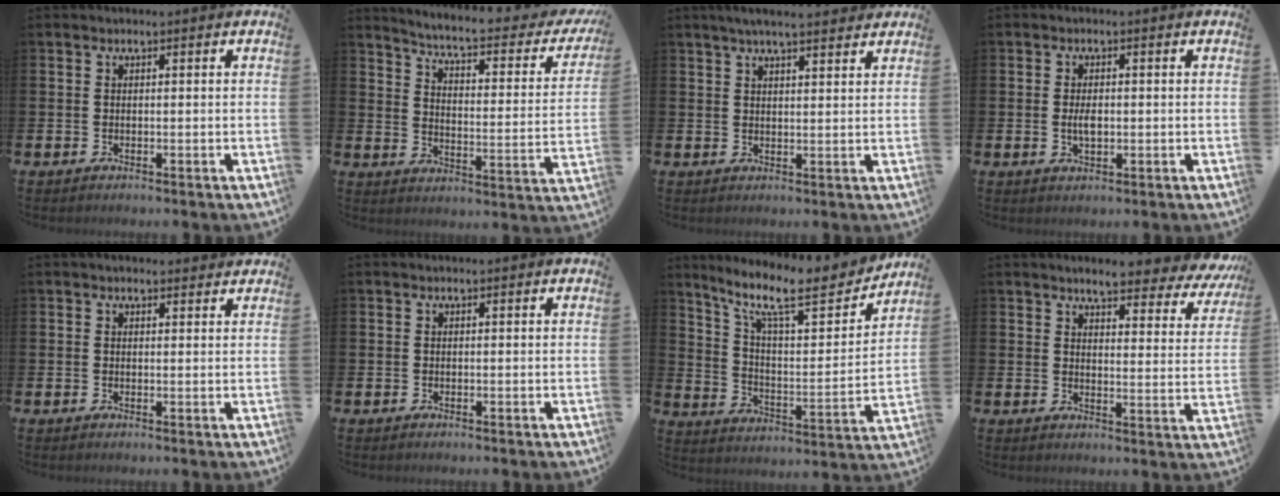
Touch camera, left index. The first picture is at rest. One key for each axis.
{"total": 5.1, "fx": 4.5, "fy": 0.5, "fz": 2.4, "tx": -0.062, "ty": -0.040, "tz": 0.064}
{"total": 4.3, "fx": 3.8, "fy": 0.6, "fz": 1.9, "tx": -0.033, "ty": -0.010, "tz": 0.065}
{"total": 2.5, "fx": 0.0, "fy": 1.2, "fz": 2.1, "tx": -0.031, "ty": 0.000, "tz": -0.003}
{"total": 1.4, "fx": 1.2, "fy": 0.5, "fz": 0.2, "tx": 0.004, "ty": 0.002, "tz": 0.021}
{"total": 0.0}
{"total": 12.3, "fx": 9.7, "fy": 3.1, "fz": 6.9, "tx": -0.146, "ty": -0.059, "tz": 0.163}
{"total": 5.7, "fx": 5.2, "fy": 1.1, "fz": 2.1, "tx": -0.040, "ty": -0.040, "tz": 0.083}